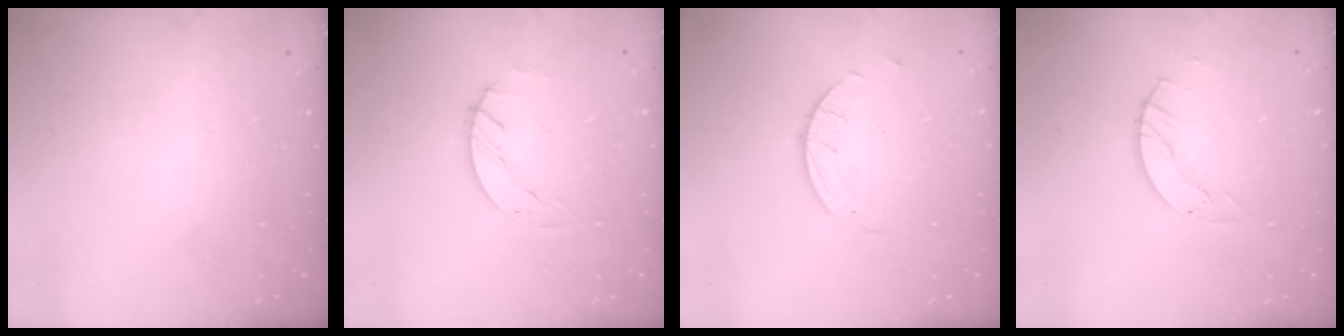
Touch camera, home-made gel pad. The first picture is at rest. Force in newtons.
{"total": 1.5, "press": 1.5, "slide": 0.2}
{"total": 2.7, "press": 2.7, "slide": 0.3}
{"total": 4.5, "press": 4.5, "slide": 0.5}